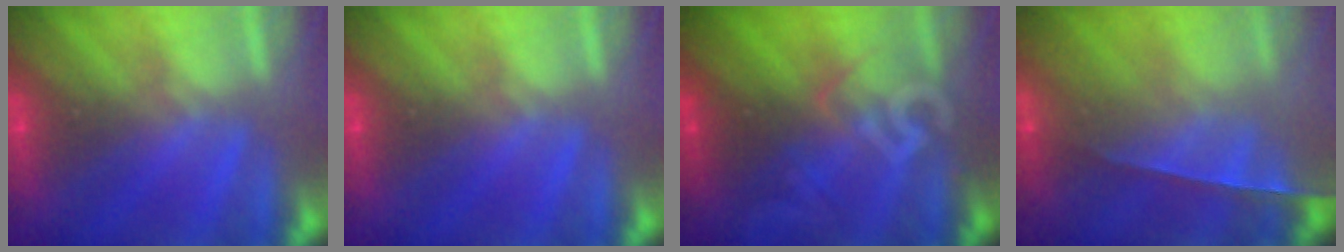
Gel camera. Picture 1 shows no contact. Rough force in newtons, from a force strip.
{"total": 0.0}
{"total": 2.9}
{"total": 1.4}